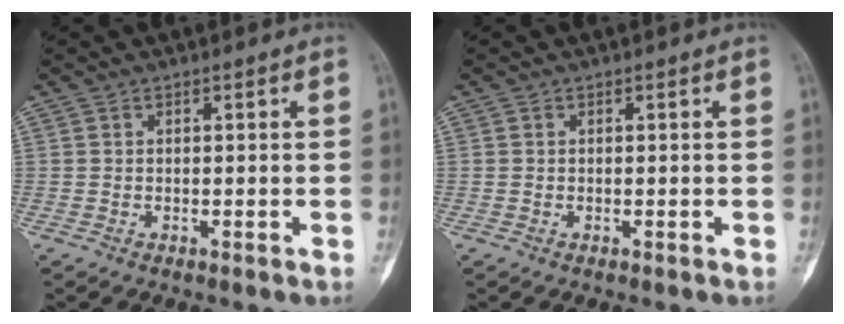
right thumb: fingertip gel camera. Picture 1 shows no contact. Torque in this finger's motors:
{"motor_torque": [0.18, 0.03, 0.06, 0.15, 0.05]}